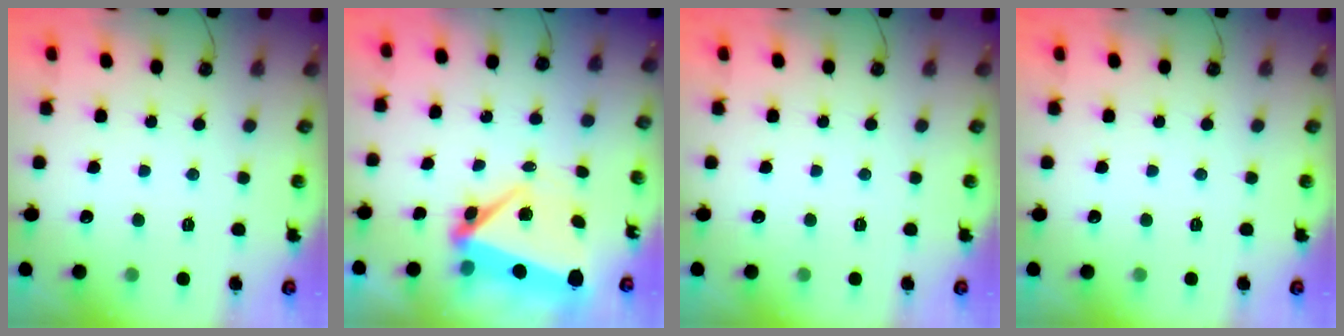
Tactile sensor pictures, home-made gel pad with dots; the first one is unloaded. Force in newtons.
{"total": 6.4, "press": 6.1, "slide": 1.9}
{"total": 0.0}
{"total": 0.0}